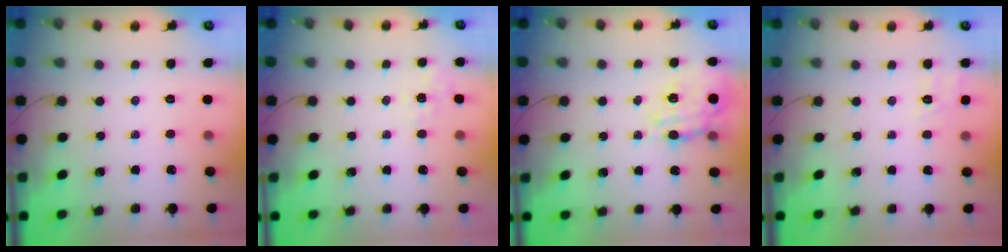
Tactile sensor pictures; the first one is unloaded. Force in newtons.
{"total": 1.6, "press": 0.1, "slide": 1.6}
{"total": 14.4, "press": 14.1, "slide": 2.9}
{"total": 9.2, "press": 9.0, "slide": 2.0}